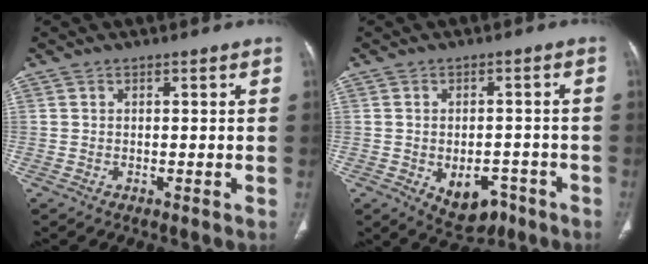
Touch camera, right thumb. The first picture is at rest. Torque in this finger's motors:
{"motor_torque": [-0.02, 0.03, -0.28, 0.04, 0.03]}